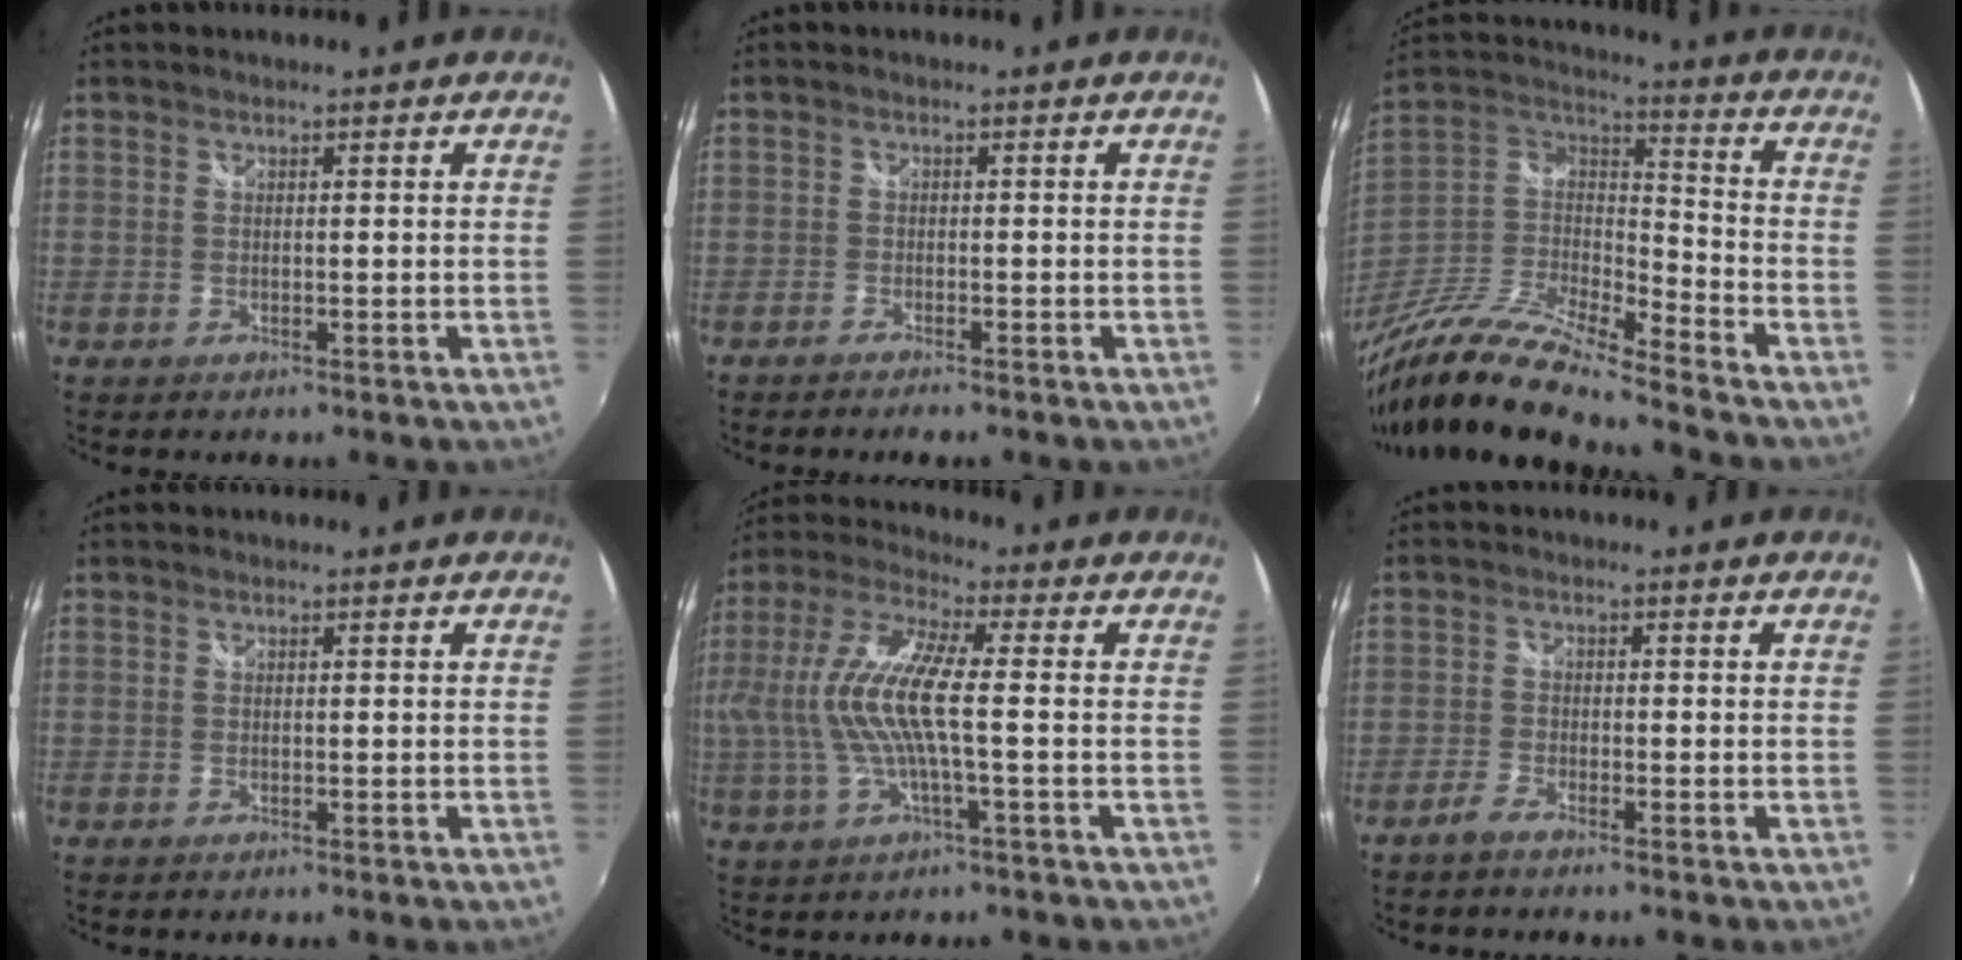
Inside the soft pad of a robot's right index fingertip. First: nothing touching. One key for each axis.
{"total": 2.2, "fx": -2.0, "fy": 0.4, "fz": 0.9, "tx": -0.029, "ty": -0.010, "tz": -0.039}
{"total": 21.9, "fx": -17.2, "fy": 3.6, "fz": 13.0, "tx": -0.261, "ty": -0.030, "tz": -0.328}
{"total": 0.0}
{"total": 13.2, "fx": -1.0, "fy": 1.8, "fz": 13.0, "tx": -0.255, "ty": 0.000, "tz": -0.020}
{"total": 2.3, "fx": -2.0, "fy": 0.4, "fz": 1.0, "tx": -0.037, "ty": -0.001, "tz": -0.046}